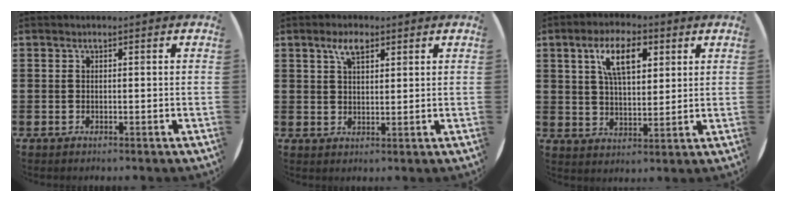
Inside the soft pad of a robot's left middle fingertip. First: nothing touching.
{"total": 3.9, "force": [2.5, 1.6, 2.4], "torque": [-0.047, 0.005, 0.044]}
{"total": 8.7, "force": [4.2, 3.9, 6.5], "torque": [-0.125, 0.009, 0.071]}